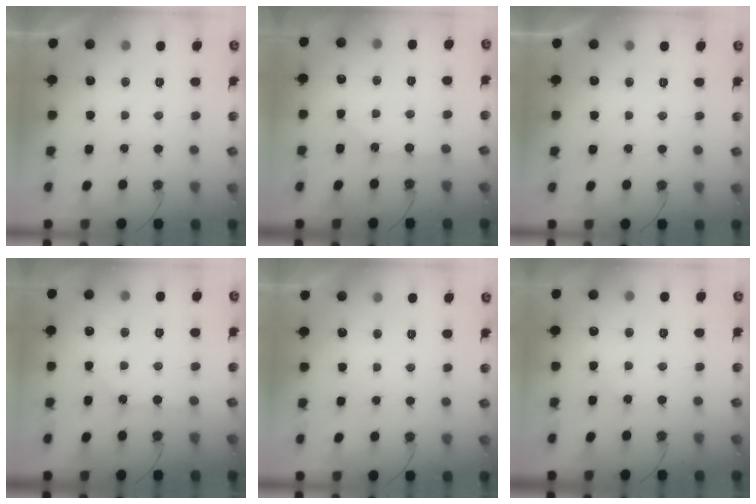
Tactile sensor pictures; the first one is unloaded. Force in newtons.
{"total": 1.8, "press": 1.8, "slide": 0.3}
{"total": 0.0}
{"total": 1.1, "press": 1.1, "slide": 0.2}
{"total": 0.0}
{"total": 3.0, "press": 2.9, "slide": 0.5}